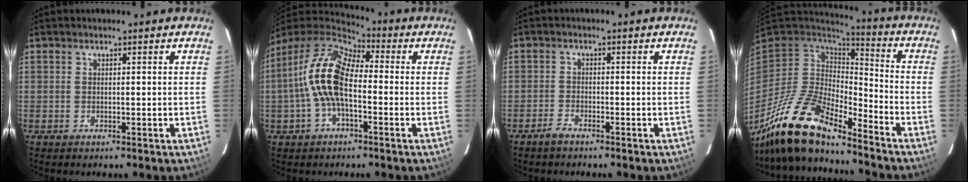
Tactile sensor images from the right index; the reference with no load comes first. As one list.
[{"total": 13.1, "force": [-1.5, 6.0, 11.6], "torque": [-0.231, 0.015, -0.039]}, {"total": 2.2, "force": [-2.1, 0.3, 0.4], "torque": [-0.023, 0.000, -0.043]}, {"total": 17.5, "force": [-14.1, 3.8, 9.6], "torque": [-0.188, -0.031, -0.270]}]